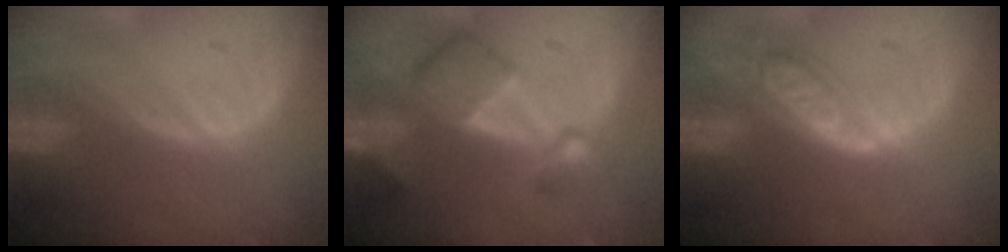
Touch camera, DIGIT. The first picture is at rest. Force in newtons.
{"total": 7.9, "press": 6.9, "slide": 3.9}
{"total": 6.2, "press": 5.5, "slide": 3.0}